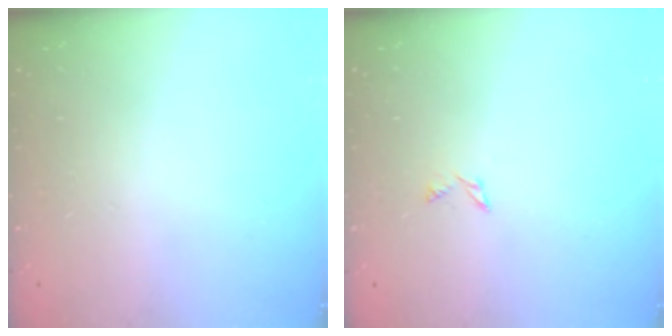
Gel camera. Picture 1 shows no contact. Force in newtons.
{"total": 1.8, "press": 1.7, "slide": 0.3}